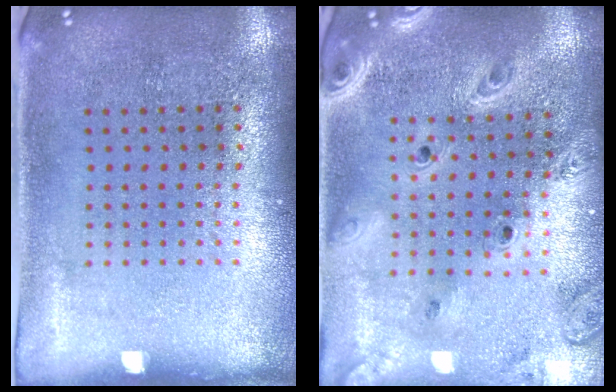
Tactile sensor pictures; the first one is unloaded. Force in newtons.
{"total": 2.9, "press": 2.5, "slide": 1.6}